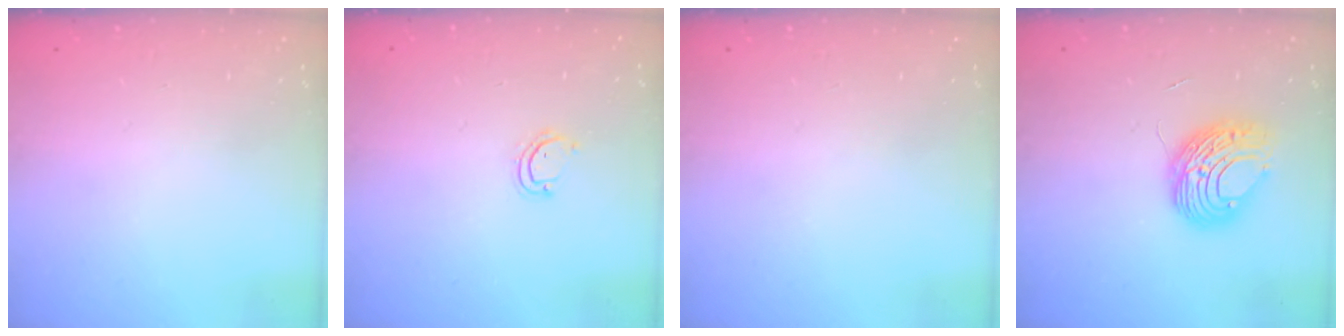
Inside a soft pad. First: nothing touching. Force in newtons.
{"total": 3.3, "press": 3.3, "slide": 0.2}
{"total": 0.0}
{"total": 9.0, "press": 9.0, "slide": 0.9}